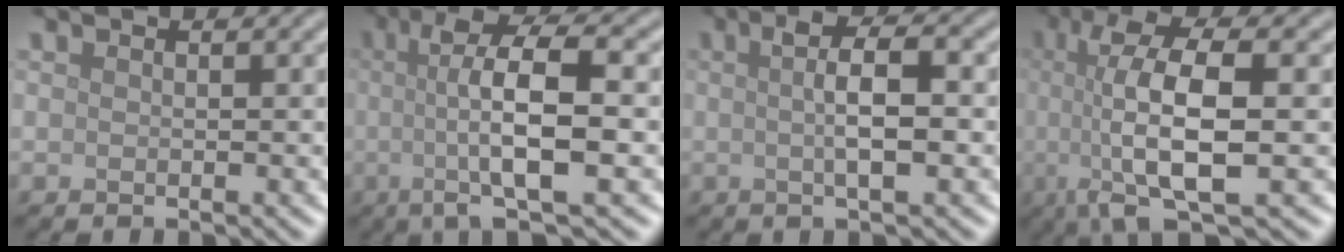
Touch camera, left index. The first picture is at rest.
{"total": 8.8, "force": [-0.2, 2.1, 8.6], "torque": [-0.128, 0.008, -0.010]}
{"total": 4.2, "force": [0.2, 0.9, 4.1], "torque": [-0.069, 0.007, 0.003]}
{"total": 9.7, "force": [-0.1, 3.0, 9.3], "torque": [-0.147, 0.008, -0.010]}